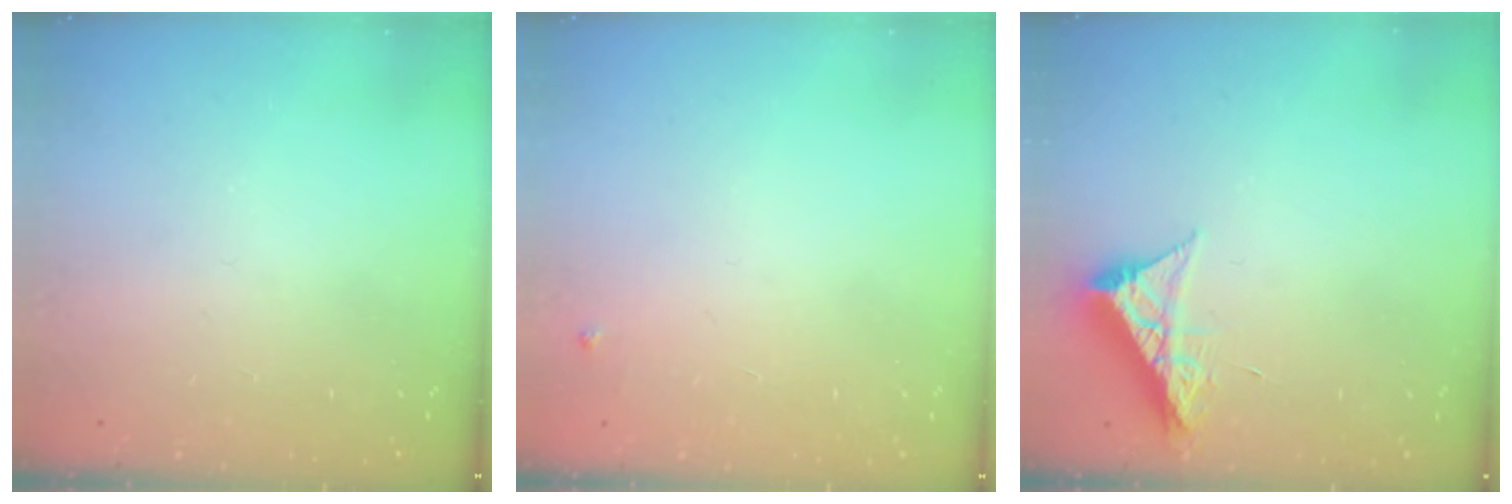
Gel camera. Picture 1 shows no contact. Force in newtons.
{"total": 3.2, "press": 3.2, "slide": 0.5}
{"total": 8.9, "press": 8.9, "slide": 0.3}